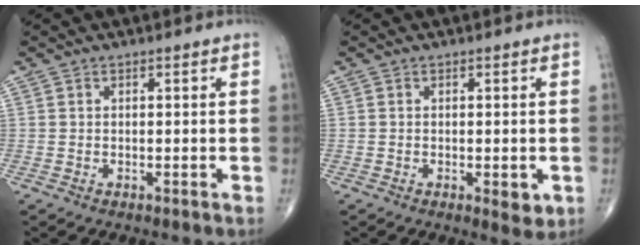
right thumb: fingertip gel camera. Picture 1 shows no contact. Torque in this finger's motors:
{"motor_torque": [0.31, 0.64, 0.16, -0.25, 0.08]}